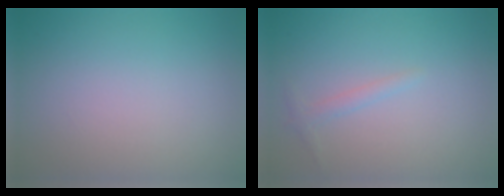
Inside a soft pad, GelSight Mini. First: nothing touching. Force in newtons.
{"total": 0.9, "press": 0.9, "slide": 0.1}